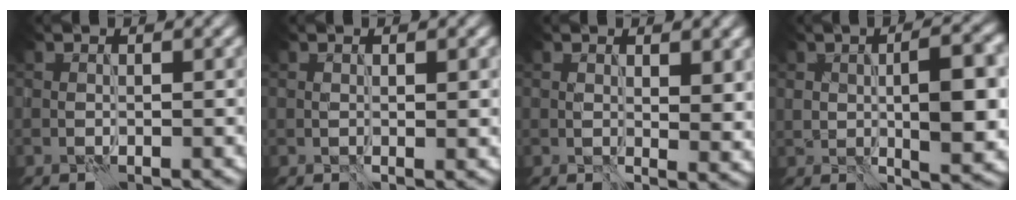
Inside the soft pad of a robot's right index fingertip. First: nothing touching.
{"total": 1.1, "force": [0.1, 0.4, 1.0], "torque": [-0.013, -0.001, 0.003]}
{"total": 3.2, "force": [0.9, 1.3, 2.8], "torque": [-0.041, -0.008, 0.017]}
{"total": 7.0, "force": [0.3, 2.7, 6.5], "torque": [-0.103, 0.001, 0.007]}